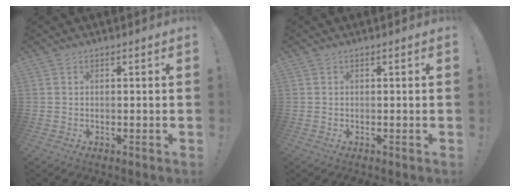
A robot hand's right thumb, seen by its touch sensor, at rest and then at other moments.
{"total": 0.0}